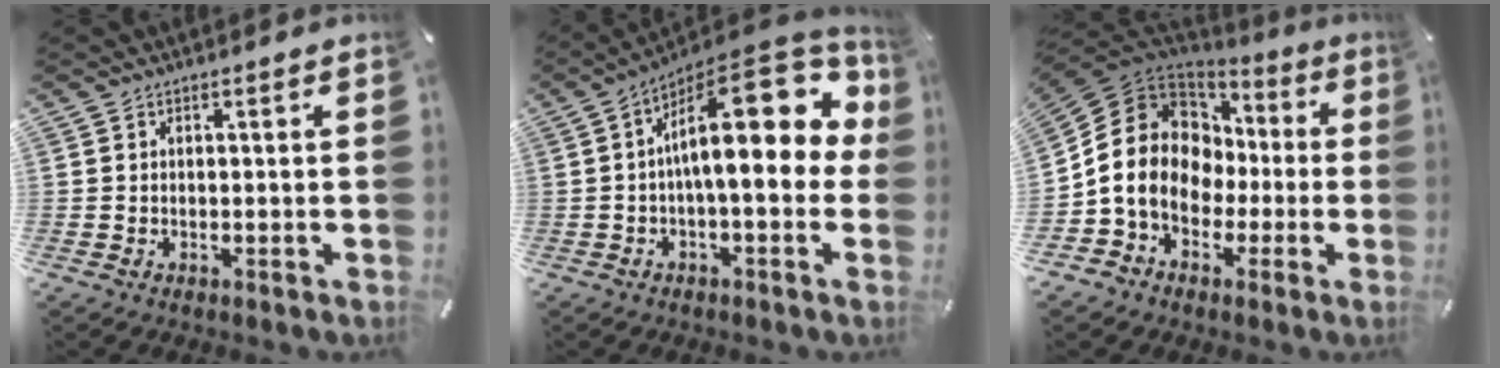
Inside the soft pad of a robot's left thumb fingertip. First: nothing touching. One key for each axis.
{"total": 22.2, "fx": 4.6, "fy": 9.1, "fz": 19.7, "tx": -0.284, "ty": -0.040, "tz": 0.080}
{"total": 14.1, "fx": -2.1, "fy": 12.5, "fz": 6.2, "tx": -0.136, "ty": 0.002, "tz": -0.037}